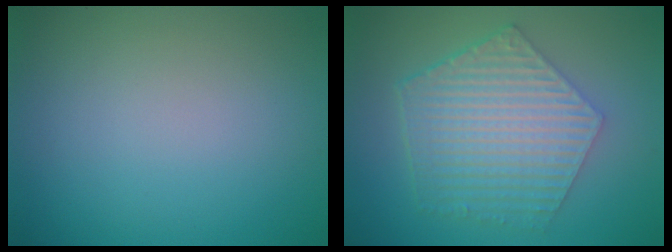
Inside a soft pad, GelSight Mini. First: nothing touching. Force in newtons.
{"total": 6.6, "press": 4.7, "slide": 4.6}